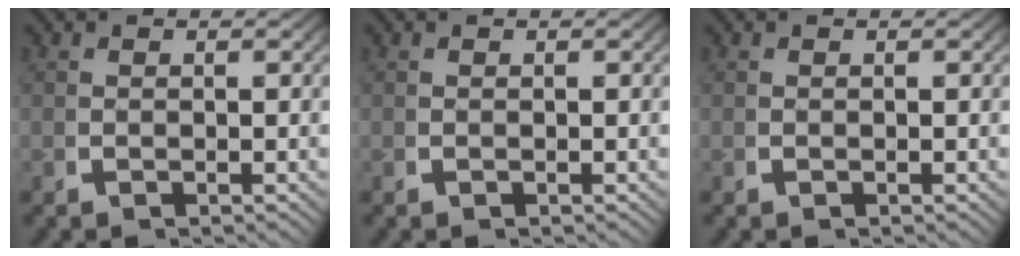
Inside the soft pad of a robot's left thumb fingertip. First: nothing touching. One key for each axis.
{"total": 0.0}
{"total": 0.0}